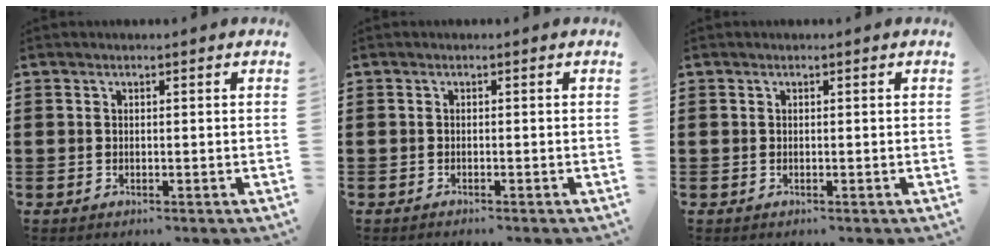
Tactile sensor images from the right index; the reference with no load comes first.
{"total": 0.6, "force": [-0.6, 0.0, 0.1], "torque": [-0.003, -0.002, -0.011]}
{"total": 0.0}